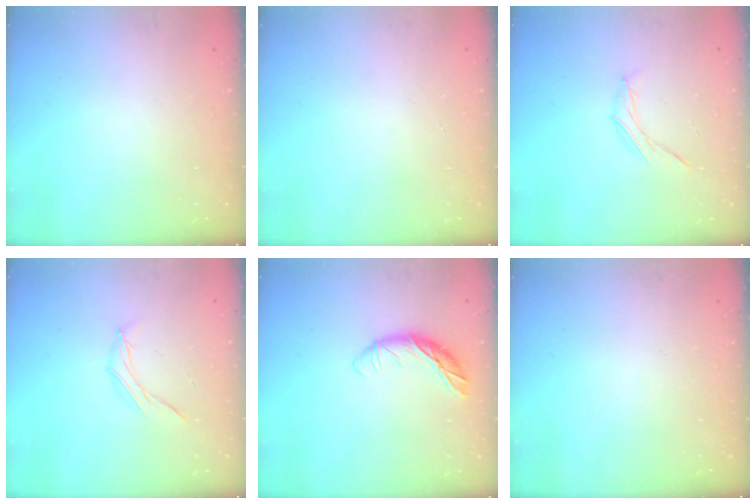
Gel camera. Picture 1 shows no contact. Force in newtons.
{"total": 0.9, "press": 0.8, "slide": 0.2}
{"total": 6.4, "press": 6.2, "slide": 1.4}
{"total": 6.8, "press": 6.6, "slide": 1.9}
{"total": 10.5, "press": 10.5, "slide": 0.3}
{"total": 0.0}